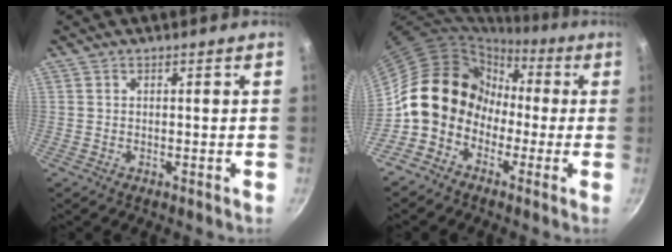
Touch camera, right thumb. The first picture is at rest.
{"total": 12.0, "force": [-1.9, 10.5, 5.4], "torque": [-0.032, 0.045, -0.047]}